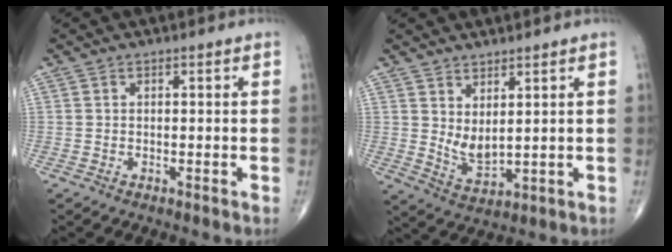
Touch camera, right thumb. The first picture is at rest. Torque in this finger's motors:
{"motor_torque": [0.35, 0.26, -0.08, -0.12, 0.00]}